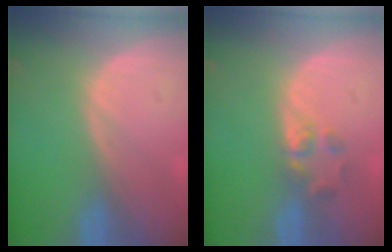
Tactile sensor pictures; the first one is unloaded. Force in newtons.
{"total": 2.6, "press": 2.4, "slide": 0.9}